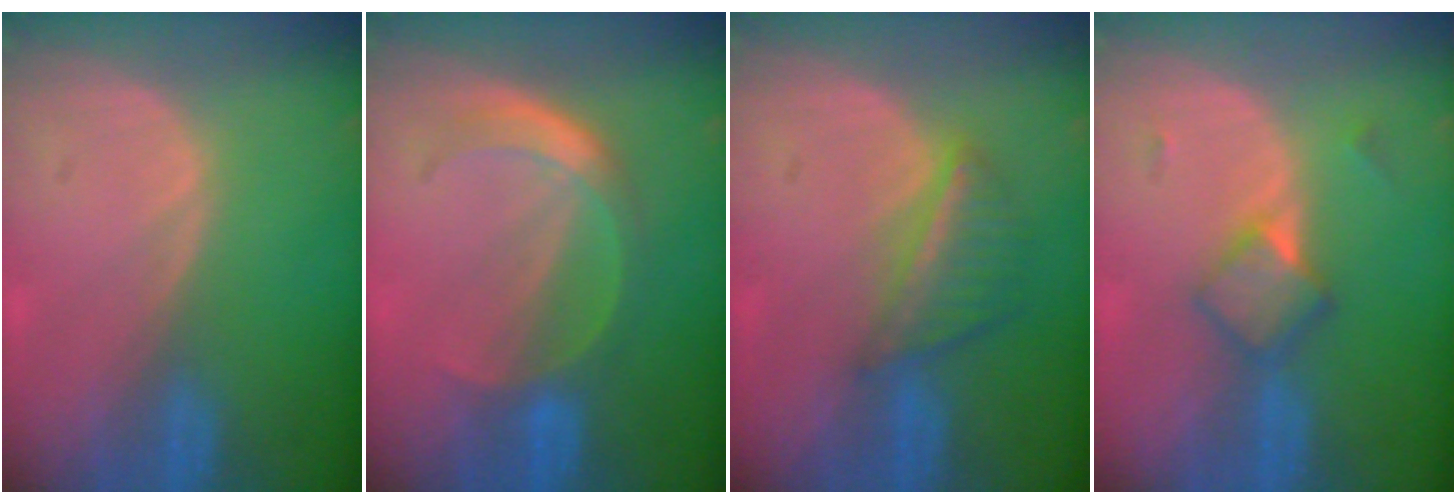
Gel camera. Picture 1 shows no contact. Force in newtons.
{"total": 5.8, "press": 5.0, "slide": 2.8}
{"total": 5.6, "press": 5.1, "slide": 2.3}
{"total": 4.7, "press": 4.2, "slide": 2.0}